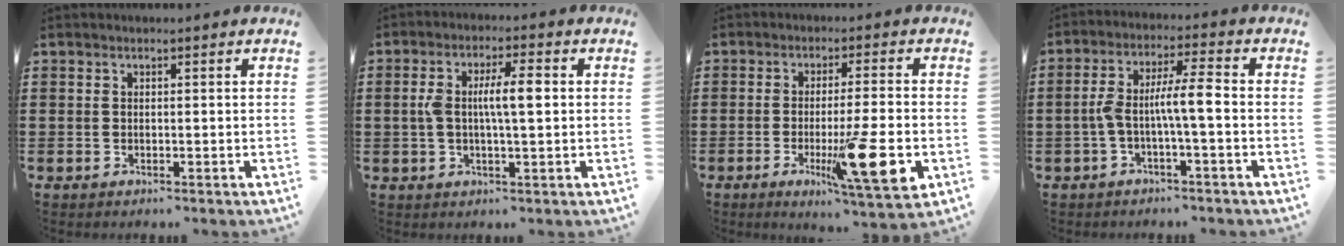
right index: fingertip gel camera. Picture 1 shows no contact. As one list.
[{"total": 6.4, "force": [0.5, 1.8, 6.1], "torque": [-0.122, 0.004, 0.004]}, {"total": 12.3, "force": [-3.6, 1.4, 11.7], "torque": [-0.184, -0.015, -0.059]}, {"total": 6.3, "force": [-1.1, 1.0, 6.2], "torque": [-0.128, 0.001, -0.030]}]